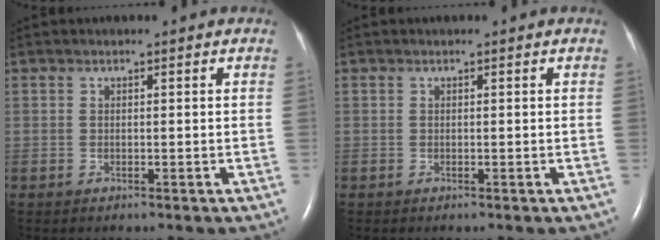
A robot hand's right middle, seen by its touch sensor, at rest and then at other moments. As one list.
[{"total": 0.0}]